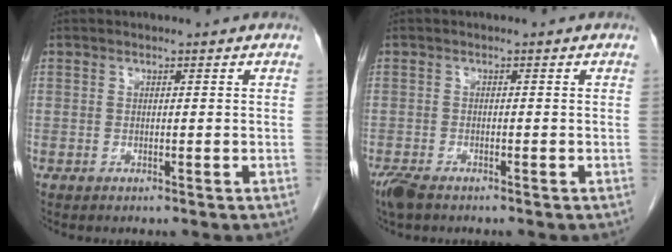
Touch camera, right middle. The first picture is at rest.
{"total": 3.6, "force": [-2.7, 1.1, 2.0], "torque": [-0.048, -0.011, -0.048]}